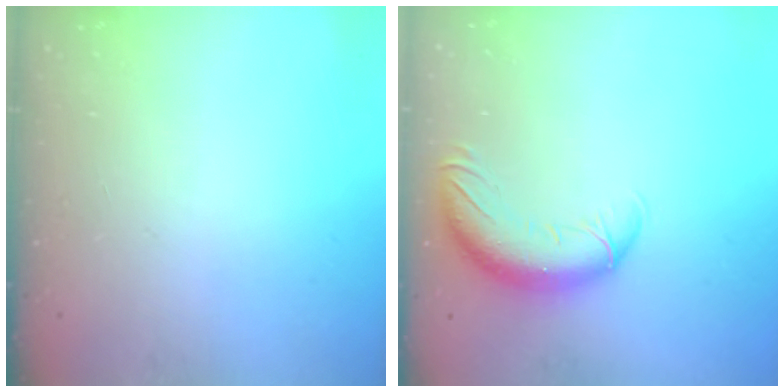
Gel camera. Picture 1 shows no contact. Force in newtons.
{"total": 12.3, "press": 11.9, "slide": 3.1}